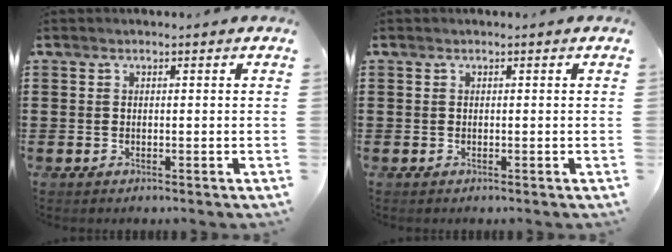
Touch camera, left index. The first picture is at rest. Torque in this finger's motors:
{"motor_torque": [0.00, 0.00, 0.00, 0.00]}